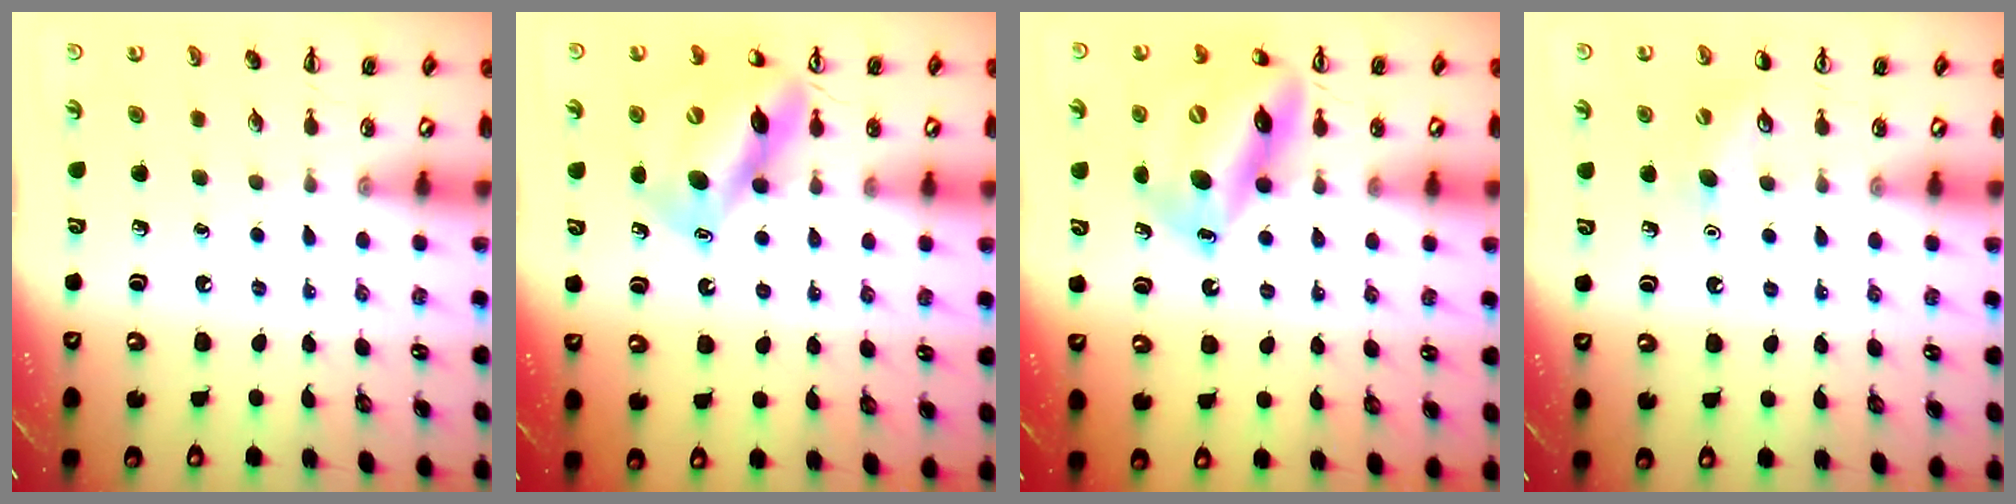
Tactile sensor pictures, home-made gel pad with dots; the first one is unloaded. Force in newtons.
{"total": 13.1, "press": 12.6, "slide": 3.6}
{"total": 15.5, "press": 14.7, "slide": 4.8}
{"total": 6.4, "press": 6.2, "slide": 1.7}